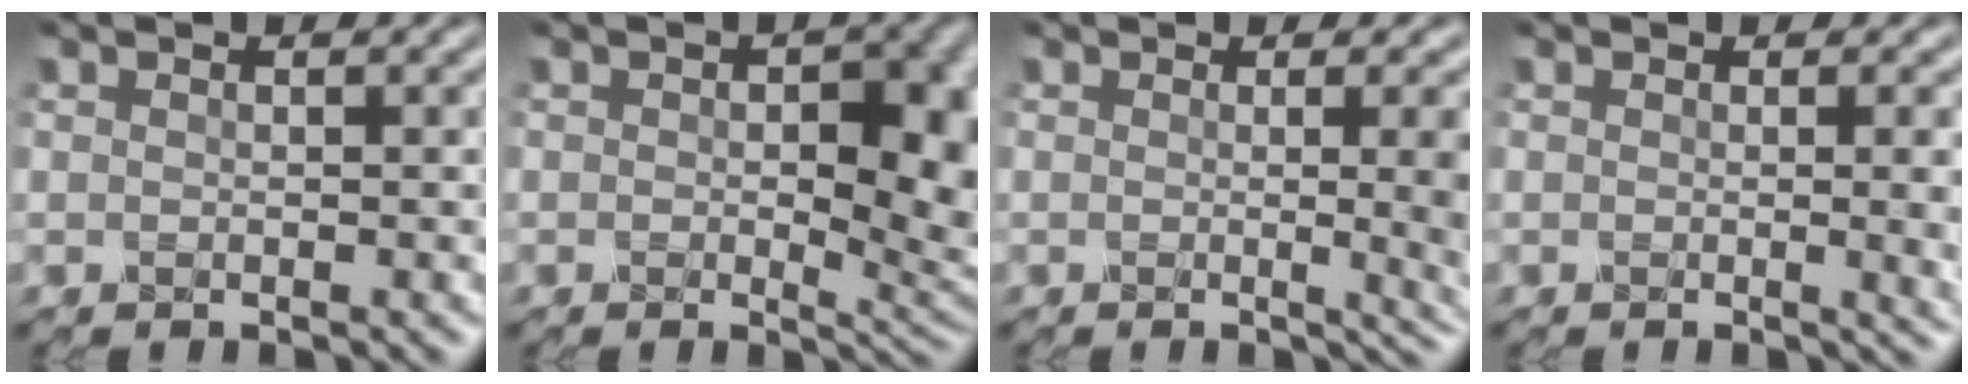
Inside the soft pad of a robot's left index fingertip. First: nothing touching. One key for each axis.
{"total": 9.2, "fx": 0.4, "fy": 5.5, "fz": 7.3, "tx": -0.111, "ty": -0.015, "tz": 0.013}
{"total": 4.7, "fx": 0.0, "fy": 1.8, "fz": 4.3, "tx": -0.036, "ty": -0.015, "tz": 0.010}
{"total": 3.4, "fx": 0.2, "fy": 1.2, "fz": 3.1, "tx": -0.042, "ty": -0.017, "tz": 0.016}